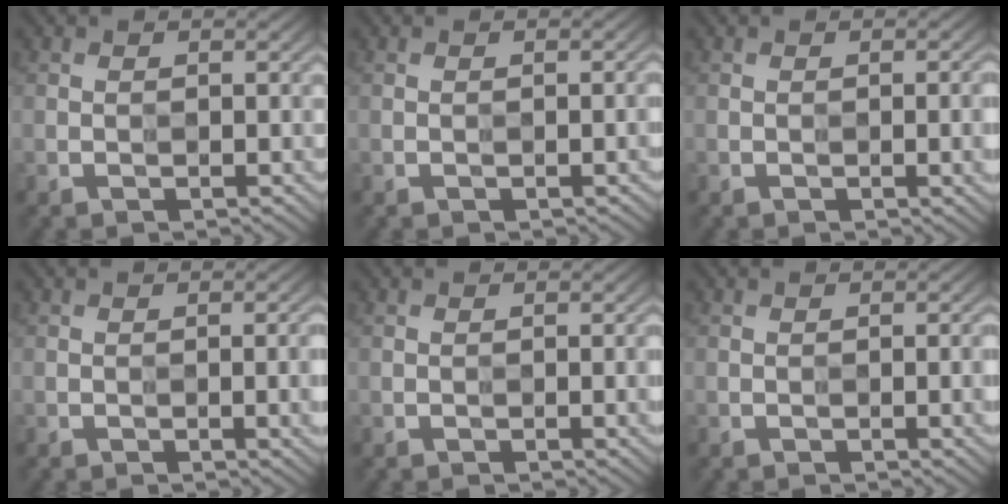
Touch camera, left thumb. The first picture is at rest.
{"total": 3.0, "force": [-1.5, 0.7, 2.5], "torque": [-0.029, 0.000, -0.018]}
{"total": 5.1, "force": [-1.7, 1.5, 4.6], "torque": [-0.058, -0.003, -0.014]}
{"total": 5.8, "force": [-1.8, 1.7, 5.3], "torque": [-0.064, -0.001, -0.013]}
{"total": 3.6, "force": [-1.4, 1.0, 3.1], "torque": [-0.039, -0.003, -0.015]}
{"total": 4.7, "force": [-1.7, 1.3, 4.2], "torque": [-0.054, -0.004, -0.015]}